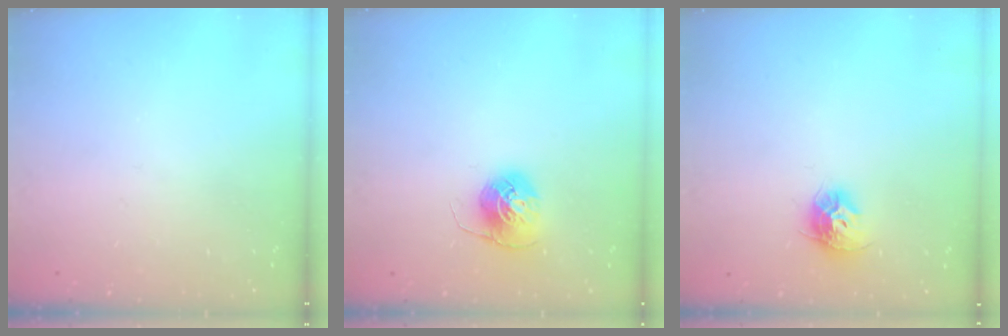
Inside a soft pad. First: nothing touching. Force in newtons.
{"total": 7.1, "press": 7.1, "slide": 0.5}
{"total": 9.9, "press": 9.8, "slide": 0.5}